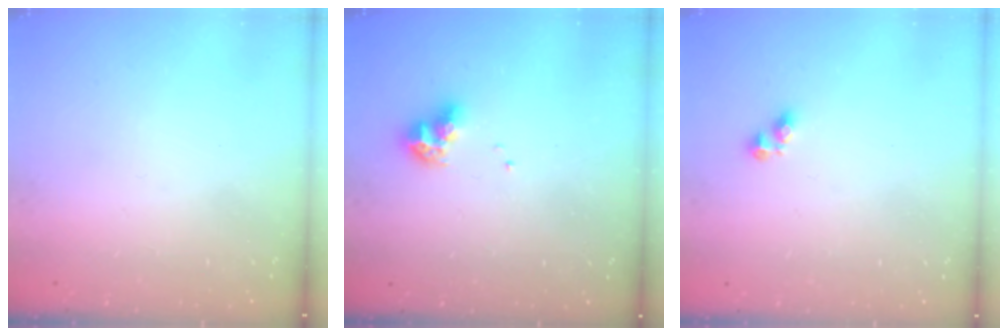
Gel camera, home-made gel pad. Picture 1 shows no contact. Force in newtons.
{"total": 8.9, "press": 8.9, "slide": 1.0}
{"total": 3.9, "press": 3.9, "slide": 0.4}